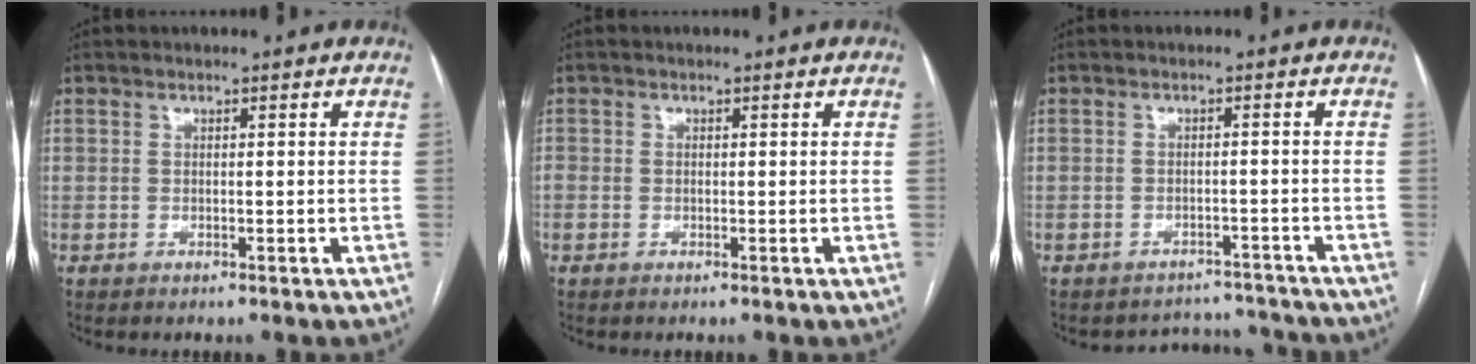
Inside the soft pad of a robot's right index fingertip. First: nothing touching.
{"total": 0.9, "force": [-0.2, 0.6, 0.6], "torque": [-0.016, 0.005, 0.000]}
{"total": 5.4, "force": [-5.1, 1.3, -1.4], "torque": [0.020, 0.023, -0.061]}